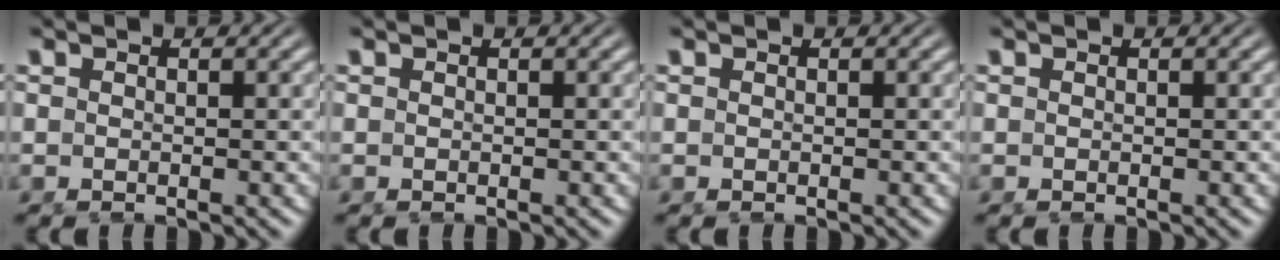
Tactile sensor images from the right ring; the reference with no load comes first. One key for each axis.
{"total": 0.0}
{"total": 0.0}
{"total": 0.0}